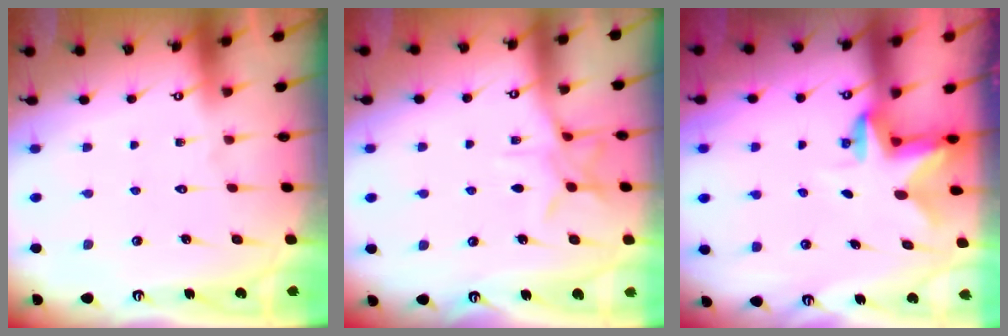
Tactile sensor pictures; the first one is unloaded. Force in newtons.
{"total": 7.4, "press": 7.3, "slide": 0.7}
{"total": 2.3, "press": 2.3, "slide": 0.4}